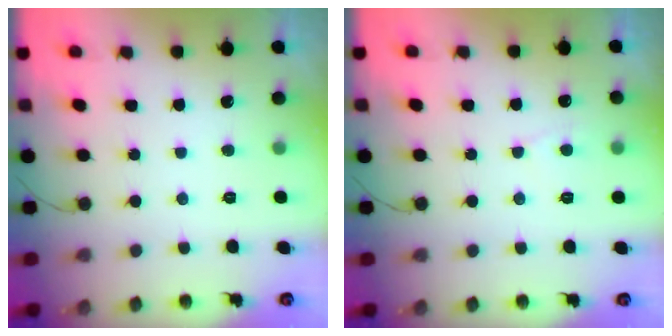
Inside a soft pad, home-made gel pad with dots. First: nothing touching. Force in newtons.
{"total": 3.6, "press": 3.6, "slide": 0.3}